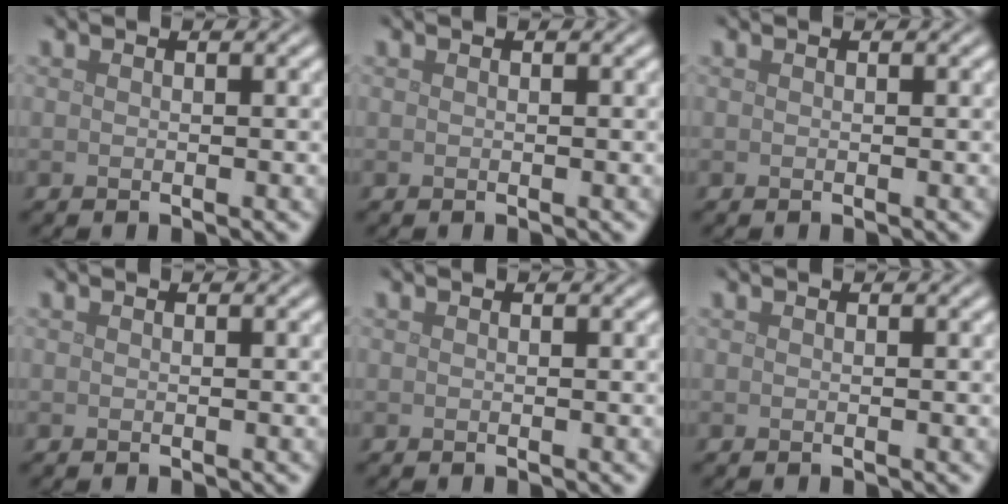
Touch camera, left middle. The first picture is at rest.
{"total": 0.0}
{"total": 0.0}
{"total": 0.0}
{"total": 0.0}
{"total": 0.0}